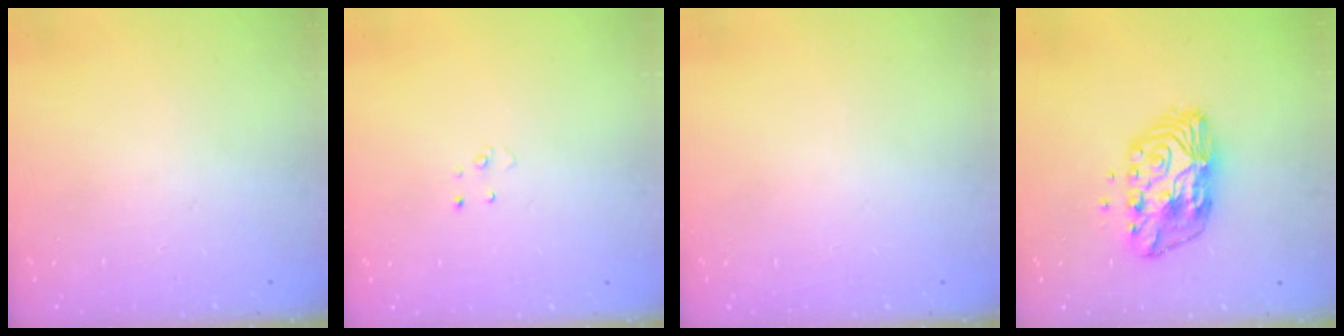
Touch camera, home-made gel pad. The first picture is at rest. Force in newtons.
{"total": 2.5, "press": 2.5, "slide": 0.2}
{"total": 0.0}
{"total": 12.5, "press": 12.5, "slide": 1.0}